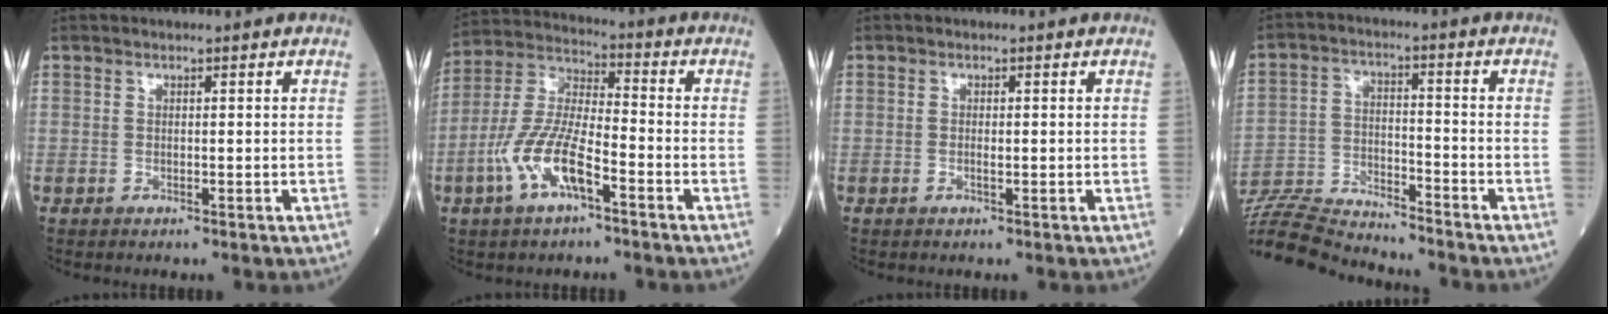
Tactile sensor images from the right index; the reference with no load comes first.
{"total": 11.3, "force": [-4.9, 3.3, 9.7], "torque": [-0.212, 0.005, -0.096]}
{"total": 0.8, "force": [-0.2, 0.2, 0.7], "torque": [-0.016, -0.001, -0.002]}
{"total": 14.4, "force": [-14.1, 0.3, 3.1], "torque": [-0.059, 0.005, -0.248]}